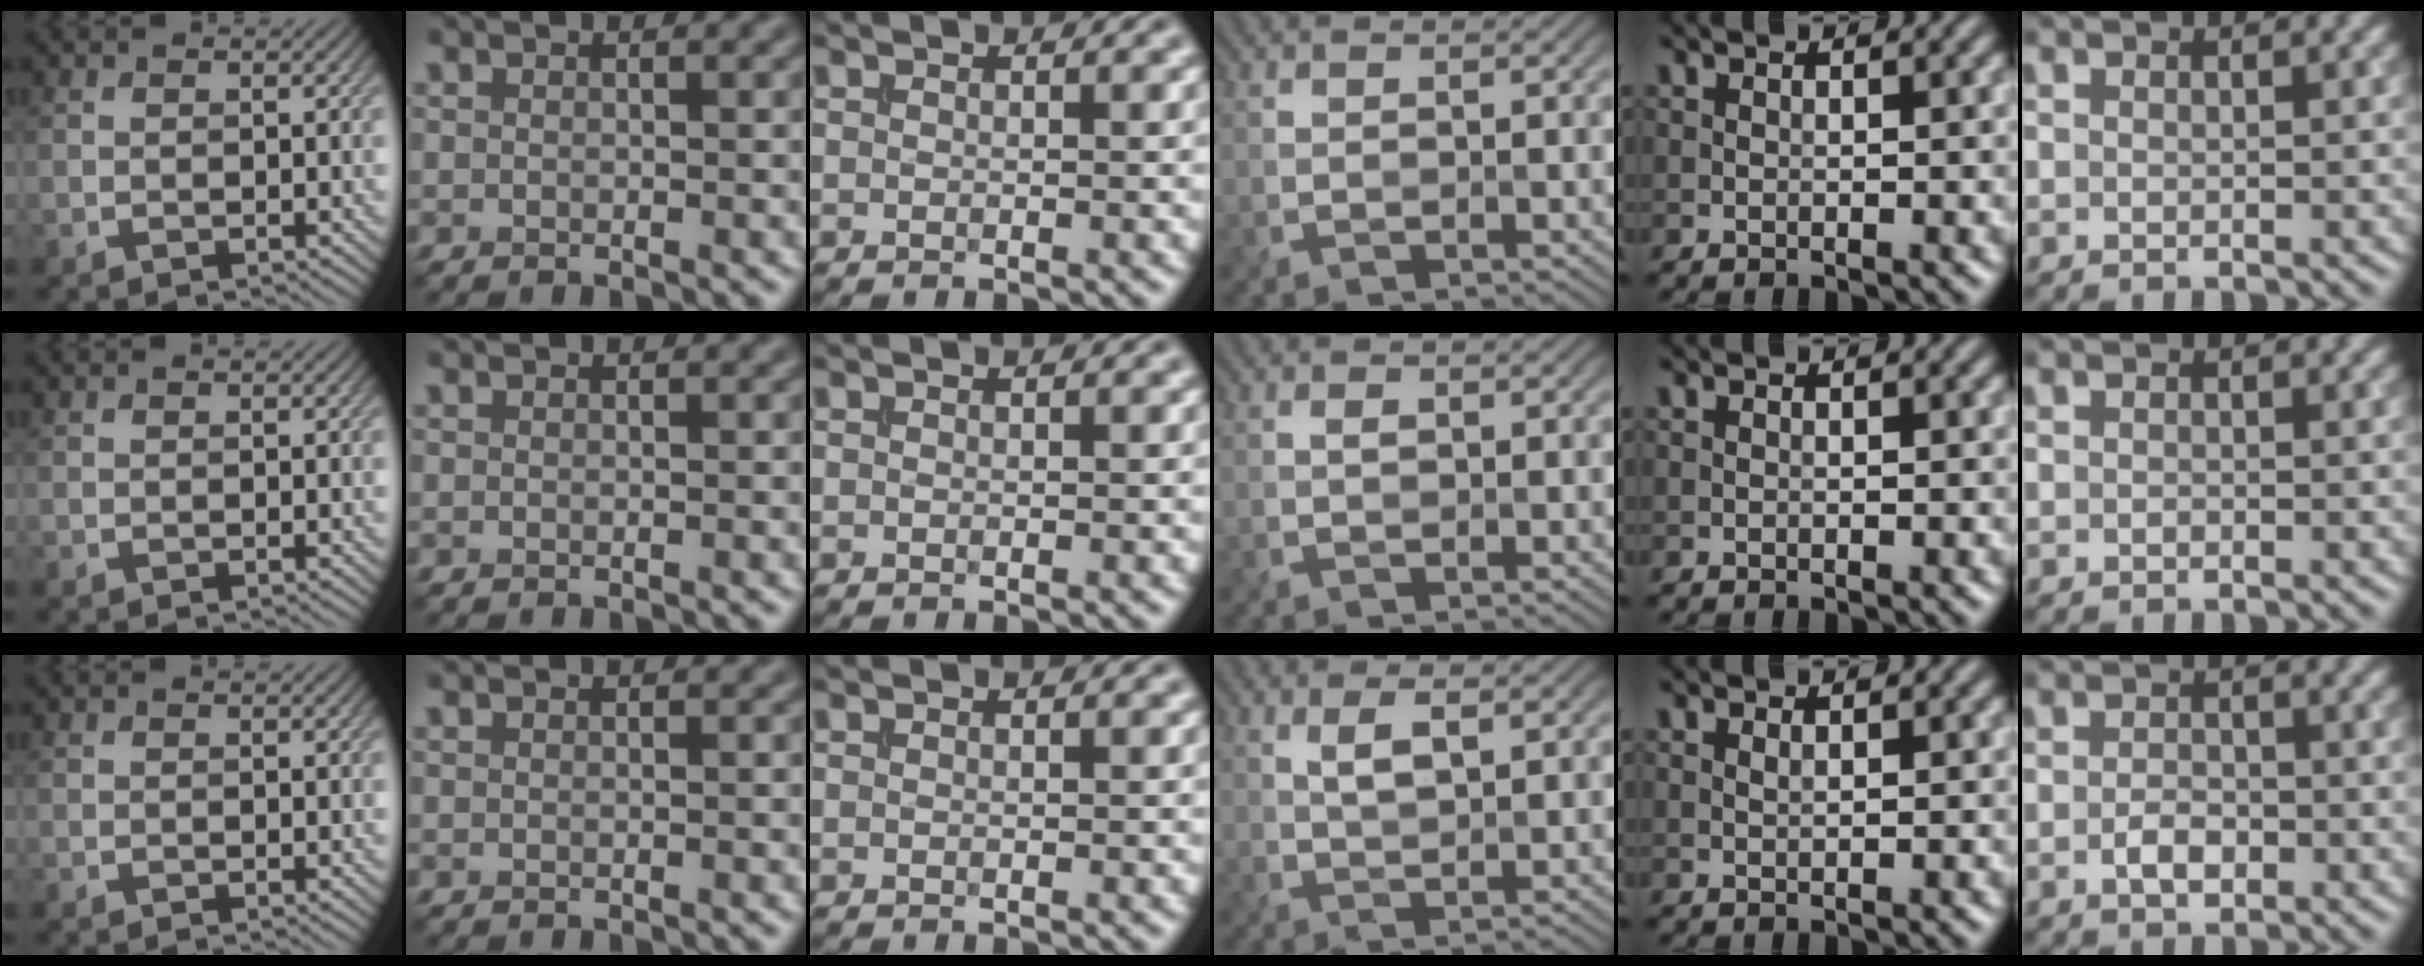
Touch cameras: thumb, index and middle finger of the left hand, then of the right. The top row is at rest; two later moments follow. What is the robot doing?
{"motion": "extract", "object": "file holder"}